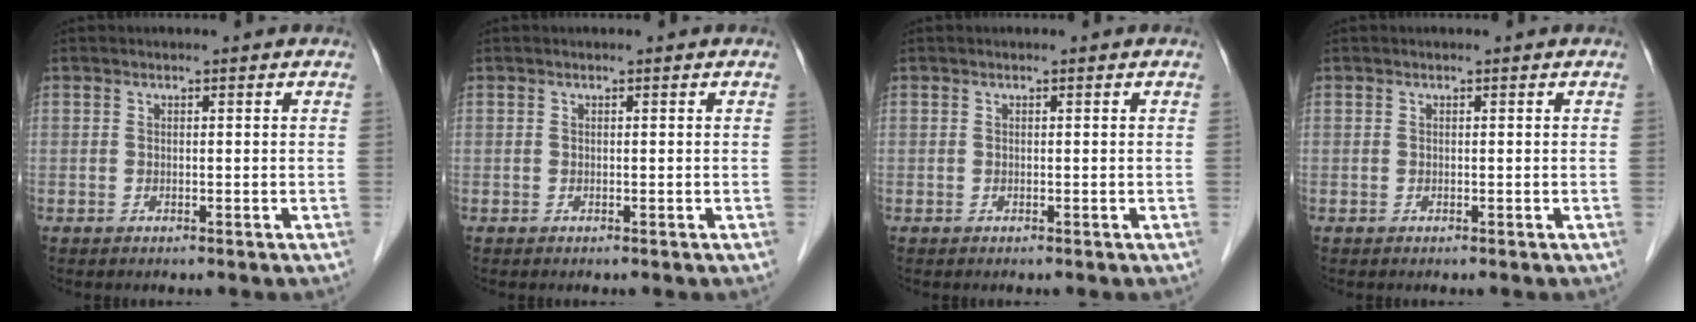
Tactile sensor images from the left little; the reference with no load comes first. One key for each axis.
{"total": 0.0}
{"total": 0.0}
{"total": 0.0}